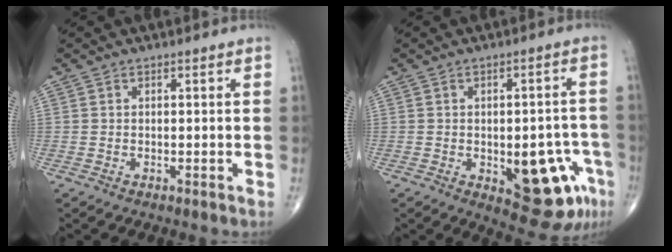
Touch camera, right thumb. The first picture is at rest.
{"total": 13.5, "force": [-4.7, 5.9, 11.2], "torque": [-0.102, 0.019, -0.046]}